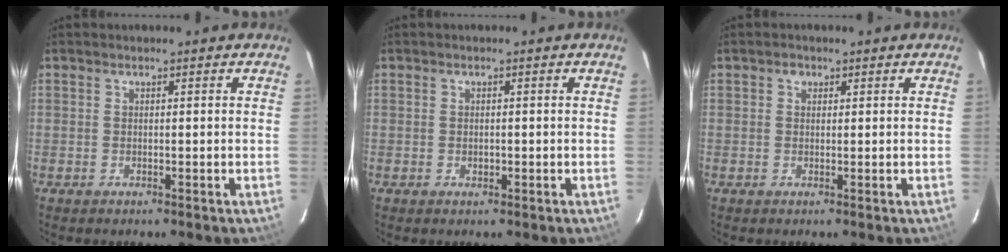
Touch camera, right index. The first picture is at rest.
{"total": 1.0, "force": [-0.2, 0.7, 0.7], "torque": [-0.012, 0.003, -0.002]}
{"total": 1.2, "force": [0.4, 1.1, 0.2], "torque": [-0.003, 0.006, 0.004]}